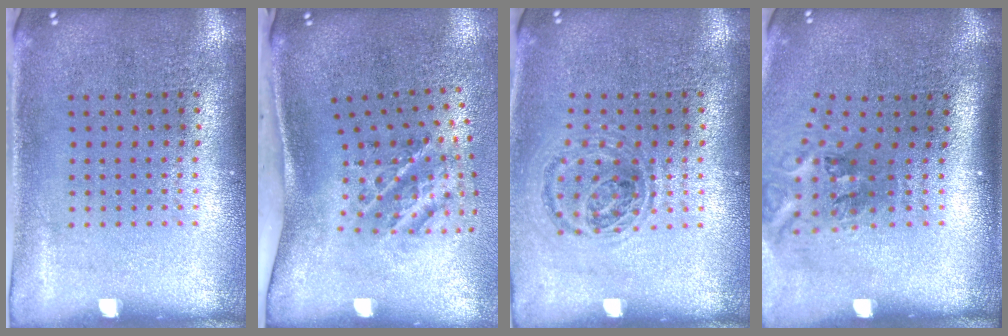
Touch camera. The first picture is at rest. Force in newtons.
{"total": 2.0, "press": 1.2, "slide": 1.5}
{"total": 0.9, "press": 0.9, "slide": 0.3}
{"total": 1.8, "press": 1.2, "slide": 1.3}